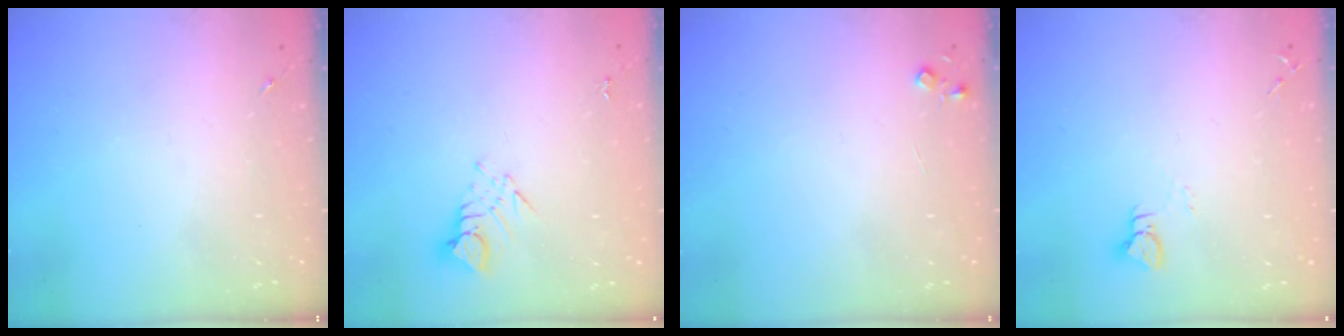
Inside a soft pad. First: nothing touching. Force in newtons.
{"total": 4.2, "press": 4.2, "slide": 0.2}
{"total": 3.6, "press": 3.6, "slide": 0.4}
{"total": 3.0, "press": 3.0, "slide": 0.3}